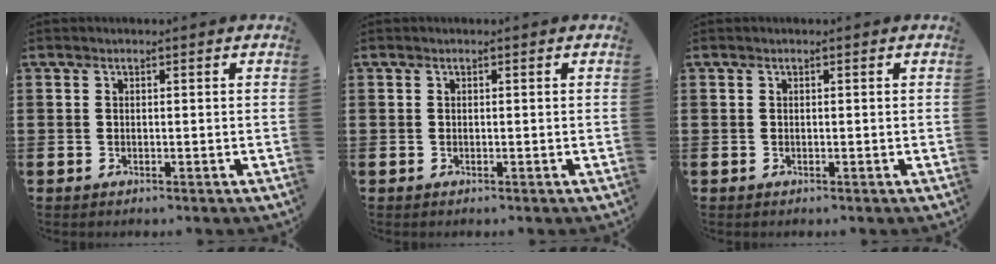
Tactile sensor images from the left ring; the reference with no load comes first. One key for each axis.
{"total": 0.0}
{"total": 0.0}